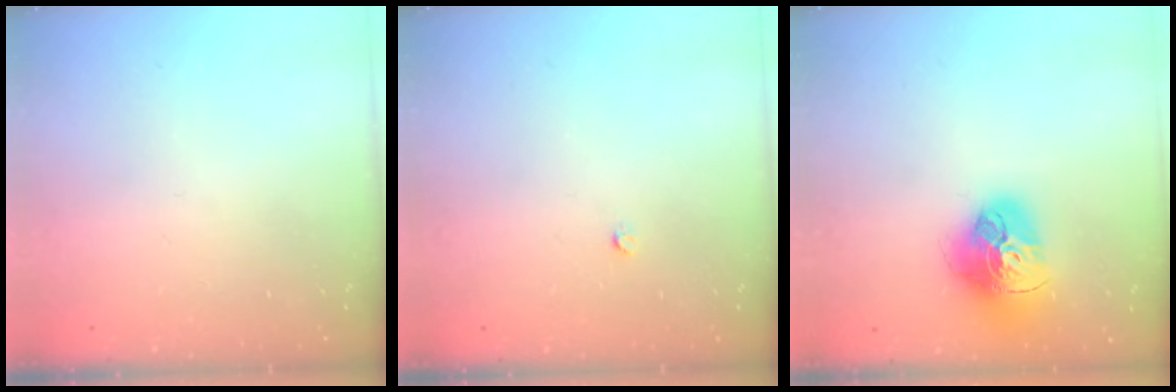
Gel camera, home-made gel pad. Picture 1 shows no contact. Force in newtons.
{"total": 2.2, "press": 2.2, "slide": 0.3}
{"total": 17.8, "press": 17.8, "slide": 1.6}